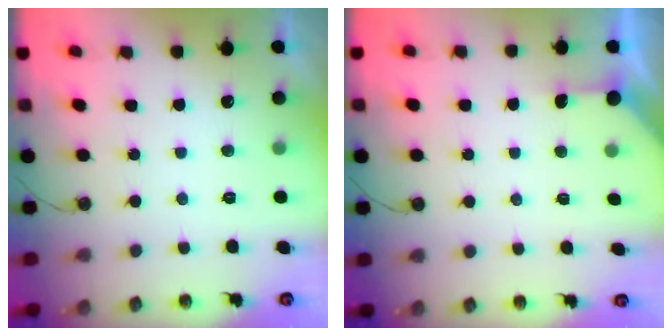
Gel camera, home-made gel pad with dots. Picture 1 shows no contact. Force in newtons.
{"total": 2.4, "press": 2.4, "slide": 0.3}